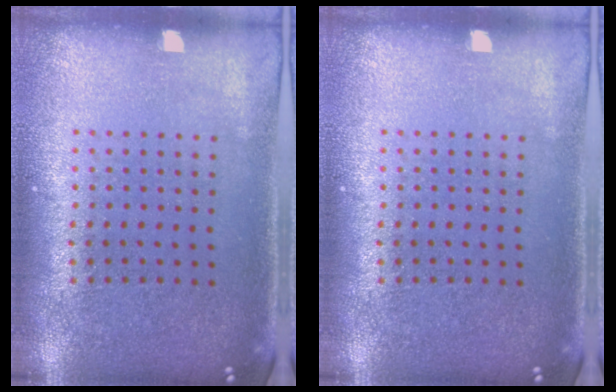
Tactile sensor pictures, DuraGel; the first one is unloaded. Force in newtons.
{"total": 0.0}